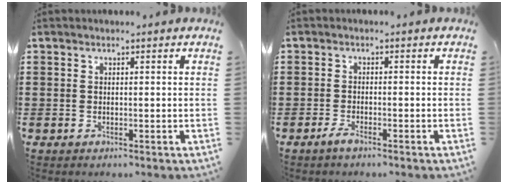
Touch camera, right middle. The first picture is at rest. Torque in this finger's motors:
{"motor_torque": [0.77, -0.09, 0.00, 0.02]}